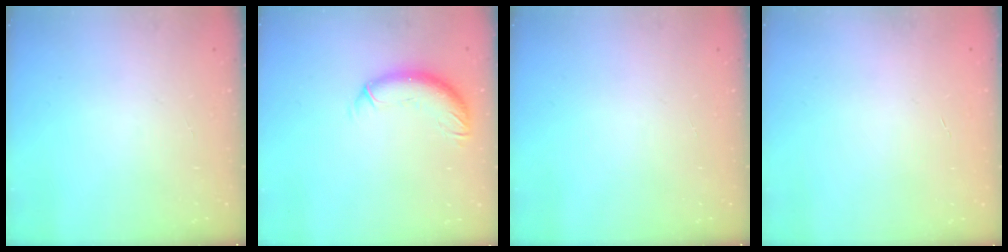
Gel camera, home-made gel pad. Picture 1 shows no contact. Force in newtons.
{"total": 10.0, "press": 9.9, "slide": 1.9}
{"total": 0.0}
{"total": 0.0}